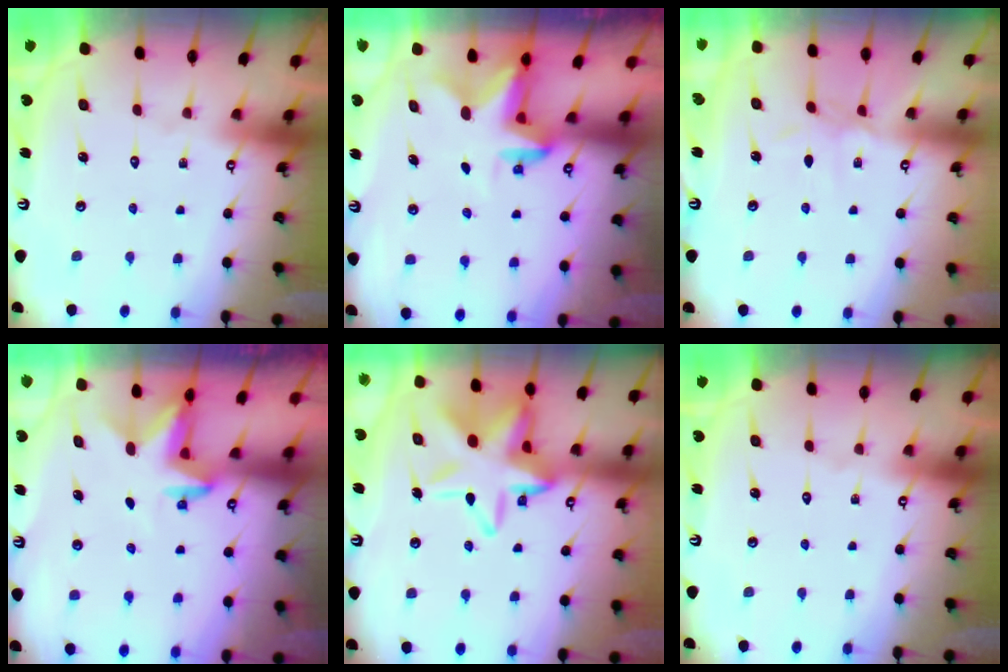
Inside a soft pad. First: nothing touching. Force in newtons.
{"total": 2.4, "press": 2.3, "slide": 0.4}
{"total": 2.8, "press": 2.8, "slide": 0.5}
{"total": 2.8, "press": 2.7, "slide": 0.7}
{"total": 17.1, "press": 17.0, "slide": 2.2}
{"total": 0.0}